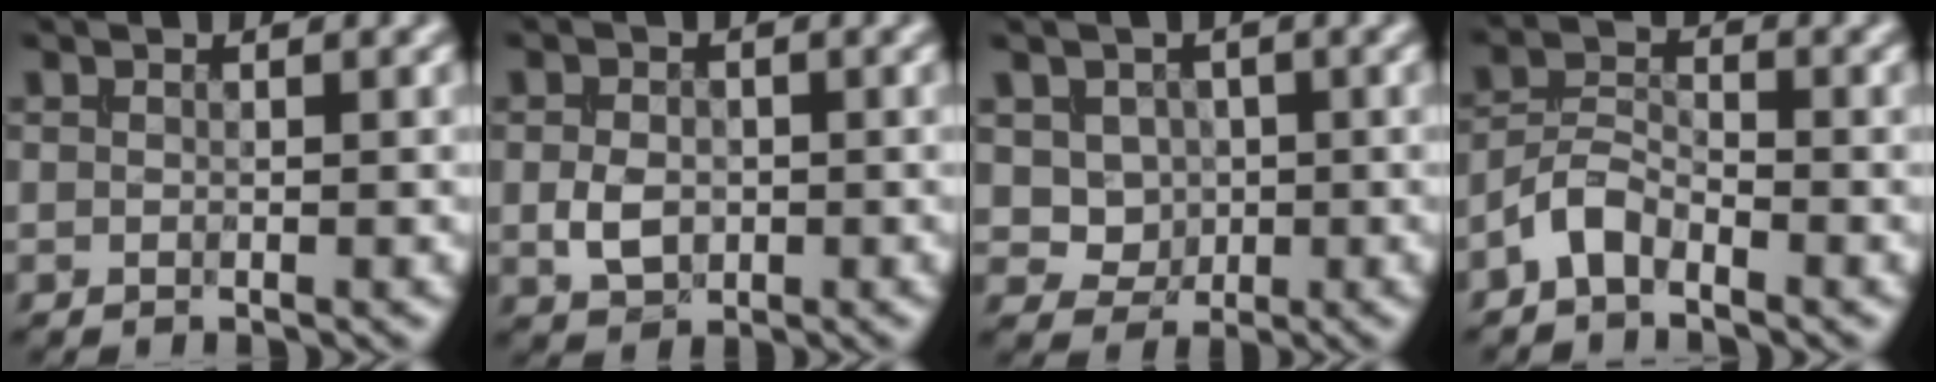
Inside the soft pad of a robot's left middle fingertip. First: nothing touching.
{"total": 2.7, "force": [-0.3, 2.1, 1.7], "torque": [-0.034, -0.004, -0.009]}
{"total": 3.0, "force": [0.5, 2.6, 1.3], "torque": [-0.022, -0.007, 0.015]}
{"total": 2.7, "force": [-2.0, 1.3, 1.4], "torque": [-0.027, 0.011, -0.050]}